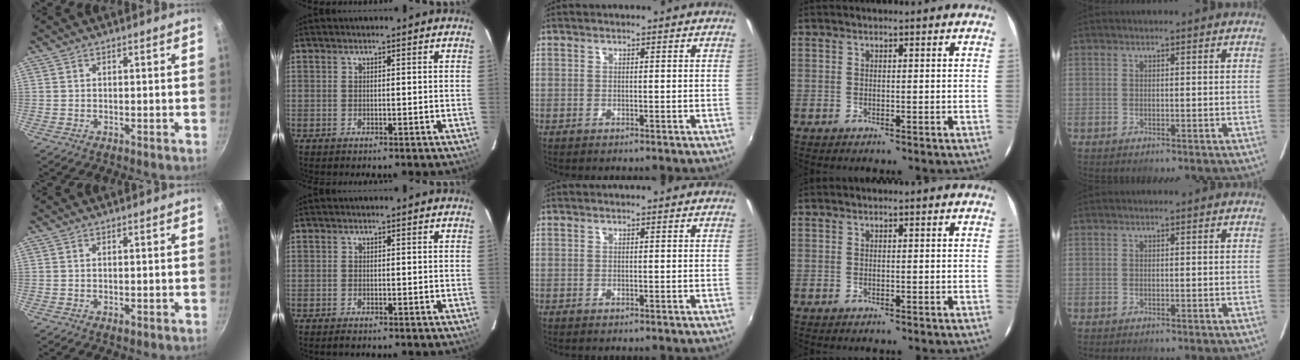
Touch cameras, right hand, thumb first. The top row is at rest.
{"thumb": {"total": 1.1, "force": [-0.3, 0.5, 0.9], "torque": [-0.013, -0.001, -0.004]}, "index": {"total": 0.8, "force": [-0.7, 0.4, 0.3], "torque": [-0.007, -0.004, -0.014]}}